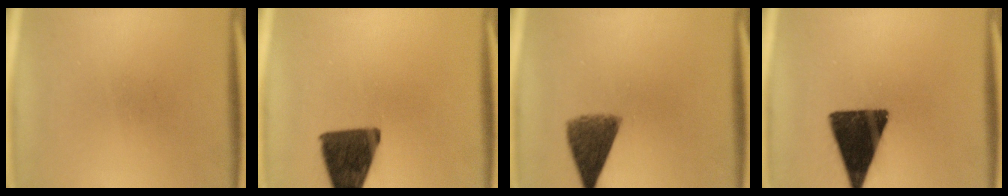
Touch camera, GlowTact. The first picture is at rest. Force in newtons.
{"total": 13.2}
{"total": 7.5}
{"total": 15.9}